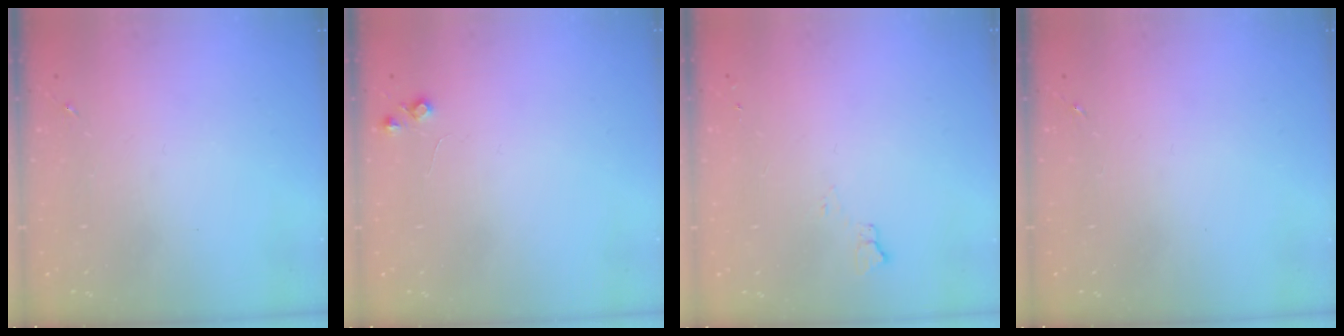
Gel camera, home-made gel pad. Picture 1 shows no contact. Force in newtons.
{"total": 4.9, "press": 4.8, "slide": 0.8}
{"total": 4.6, "press": 4.5, "slide": 0.6}
{"total": 0.0}